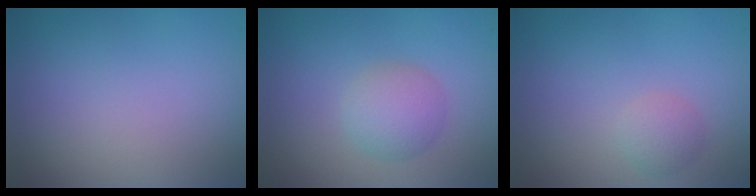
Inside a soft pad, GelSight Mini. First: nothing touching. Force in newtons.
{"total": 2.7, "press": 2.7, "slide": 0.1}
{"total": 1.4, "press": 1.4, "slide": 0.0}